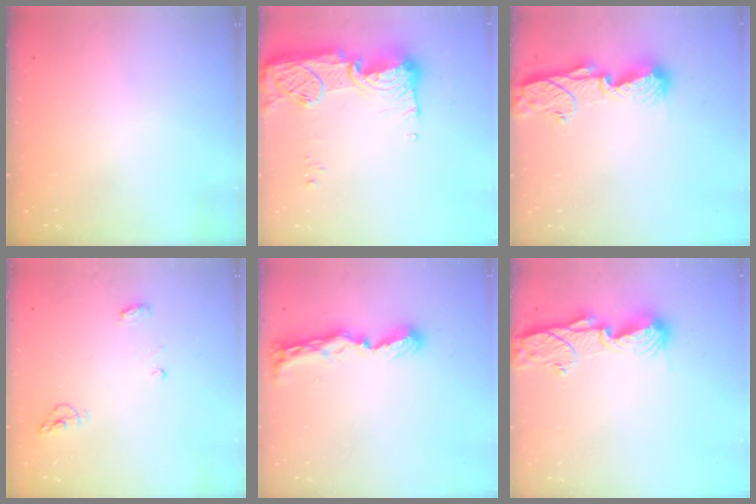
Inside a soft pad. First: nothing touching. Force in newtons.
{"total": 21.0, "press": 20.1, "slide": 6.1}
{"total": 10.6, "press": 10.5, "slide": 1.1}
{"total": 5.3, "press": 5.3, "slide": 0.2}
{"total": 8.4, "press": 8.4, "slide": 0.4}
{"total": 10.6, "press": 10.5, "slide": 1.1}